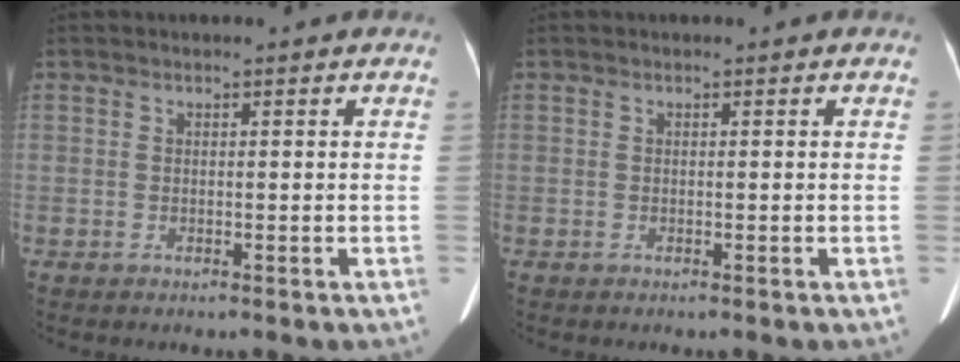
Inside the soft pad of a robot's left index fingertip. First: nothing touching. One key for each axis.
{"total": 0.0}